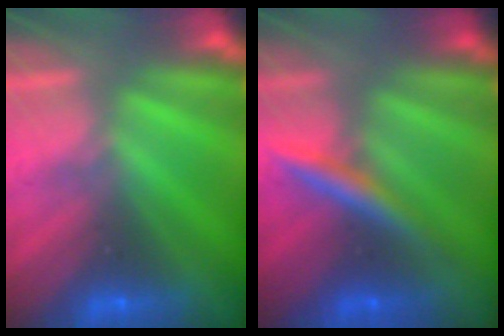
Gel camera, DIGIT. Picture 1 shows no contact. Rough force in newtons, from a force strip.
{"total": 2.4}